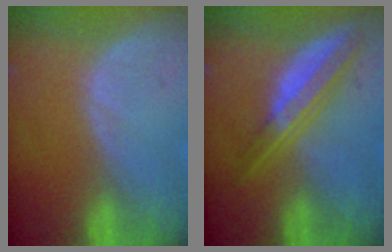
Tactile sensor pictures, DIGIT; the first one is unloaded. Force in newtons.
{"total": 6.7, "press": 5.6, "slide": 3.7}